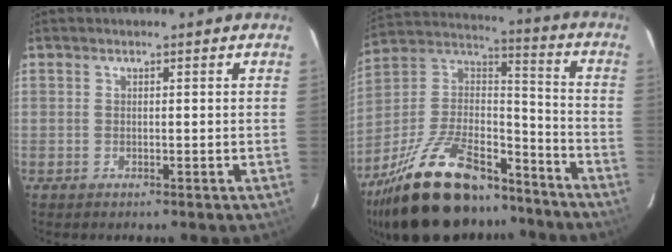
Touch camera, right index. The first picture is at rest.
{"total": 28.5, "force": [-20.8, 11.3, 15.9], "torque": [-0.311, 0.011, -0.327]}